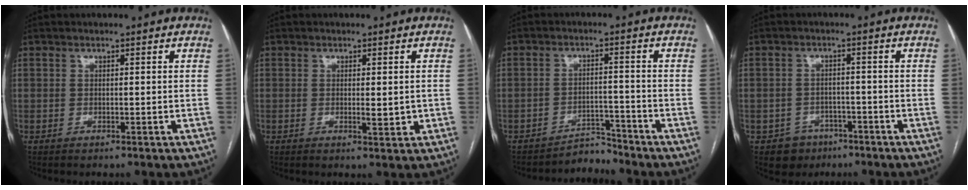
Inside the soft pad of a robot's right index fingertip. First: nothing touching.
{"total": 2.4, "force": [-0.1, 0.8, 2.2], "torque": [-0.031, -0.005, 0.000]}
{"total": 3.5, "force": [-3.2, 0.4, -1.1], "torque": [0.029, 0.005, -0.049]}
{"total": 4.5, "force": [-2.6, 3.8, 0.1], "torque": [-0.001, 0.012, -0.034]}